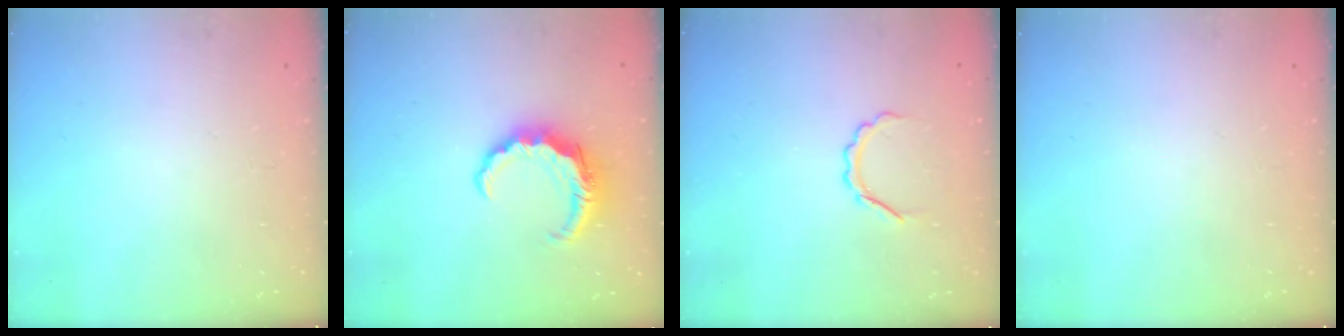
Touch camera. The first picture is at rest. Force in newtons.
{"total": 8.0, "press": 7.9, "slide": 0.7}
{"total": 3.9, "press": 3.8, "slide": 0.6}
{"total": 0.0}